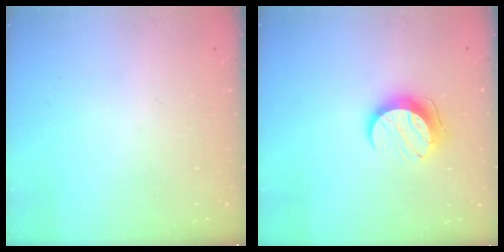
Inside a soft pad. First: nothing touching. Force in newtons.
{"total": 9.5, "press": 9.5, "slide": 0.3}